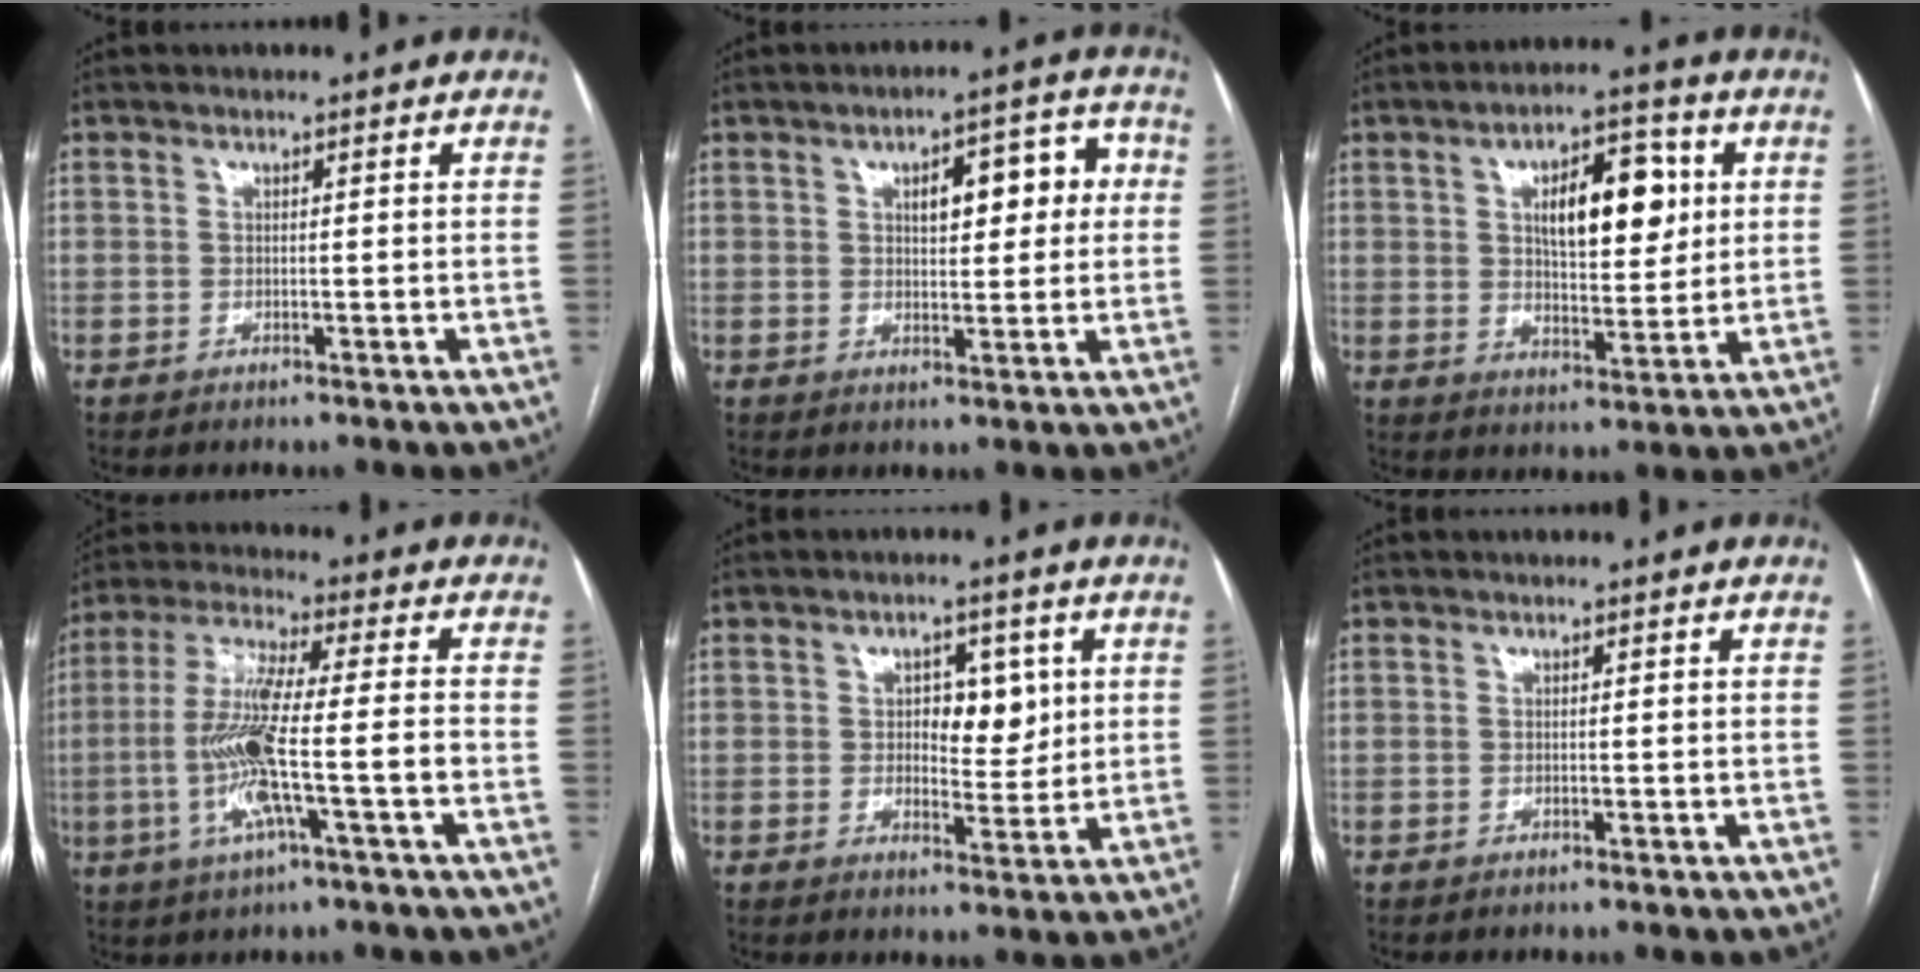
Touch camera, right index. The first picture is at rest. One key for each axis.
{"total": 8.1, "fx": 1.9, "fy": 3.2, "fz": 7.2, "tx": -0.089, "ty": 0.030, "tz": 0.026}
{"total": 11.5, "fx": 3.2, "fy": 4.7, "fz": 10.0, "tx": -0.154, "ty": 0.015, "tz": 0.054}
{"total": 12.3, "fx": -3.0, "fy": 0.5, "fz": 11.9, "tx": -0.243, "ty": 0.002, "tz": -0.059}
{"total": 5.8, "fx": 1.3, "fy": 3.3, "fz": 4.6, "tx": -0.057, "ty": 0.006, "tz": 0.023}
{"total": 0.0}